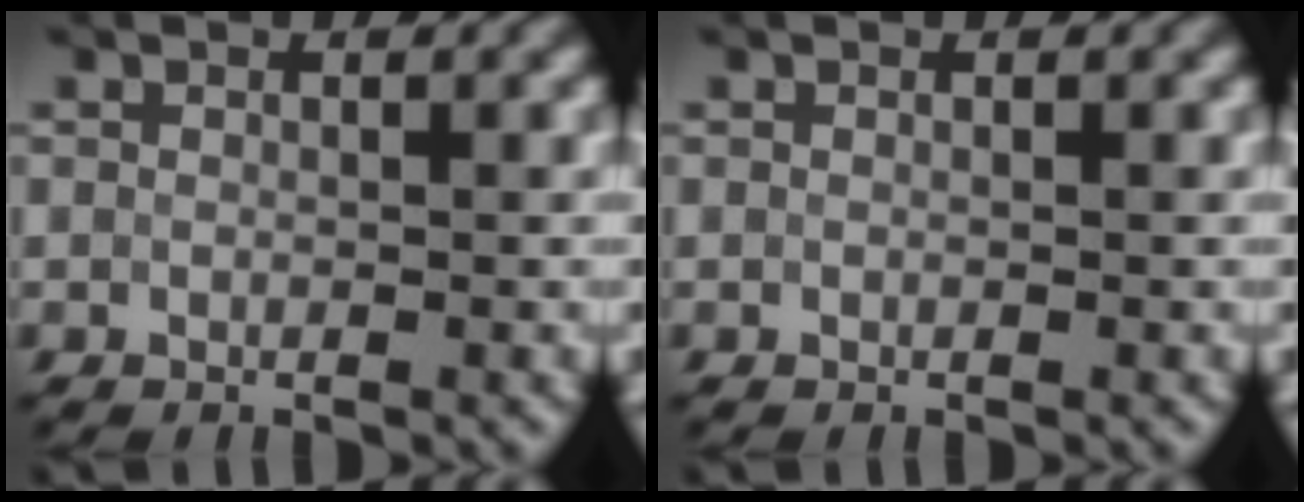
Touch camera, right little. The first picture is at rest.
{"total": 0.0}